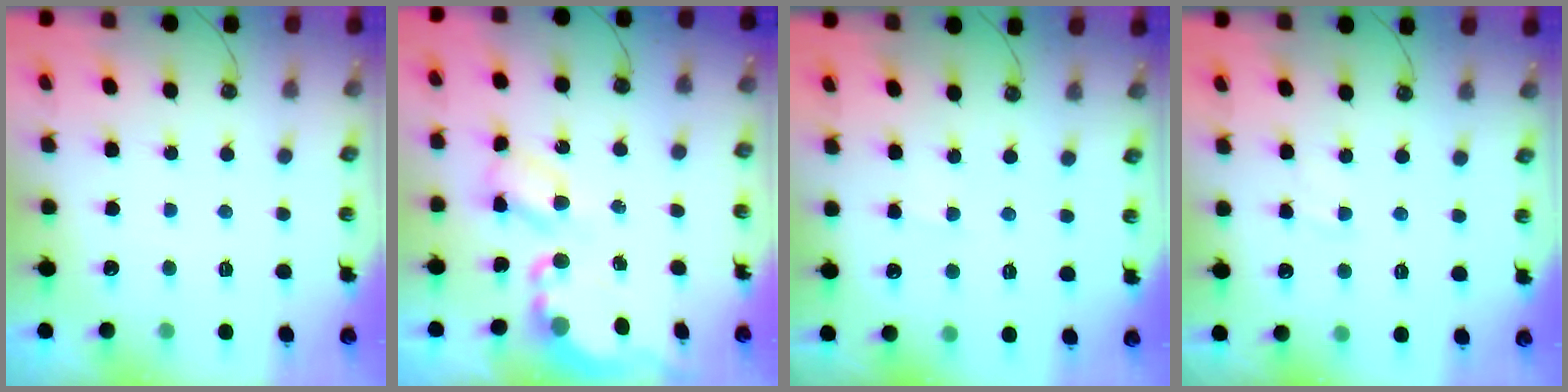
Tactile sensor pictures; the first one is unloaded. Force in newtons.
{"total": 5.5, "press": 5.5, "slide": 0.3}
{"total": 2.1, "press": 2.1, "slide": 0.4}
{"total": 4.2, "press": 4.1, "slide": 0.5}